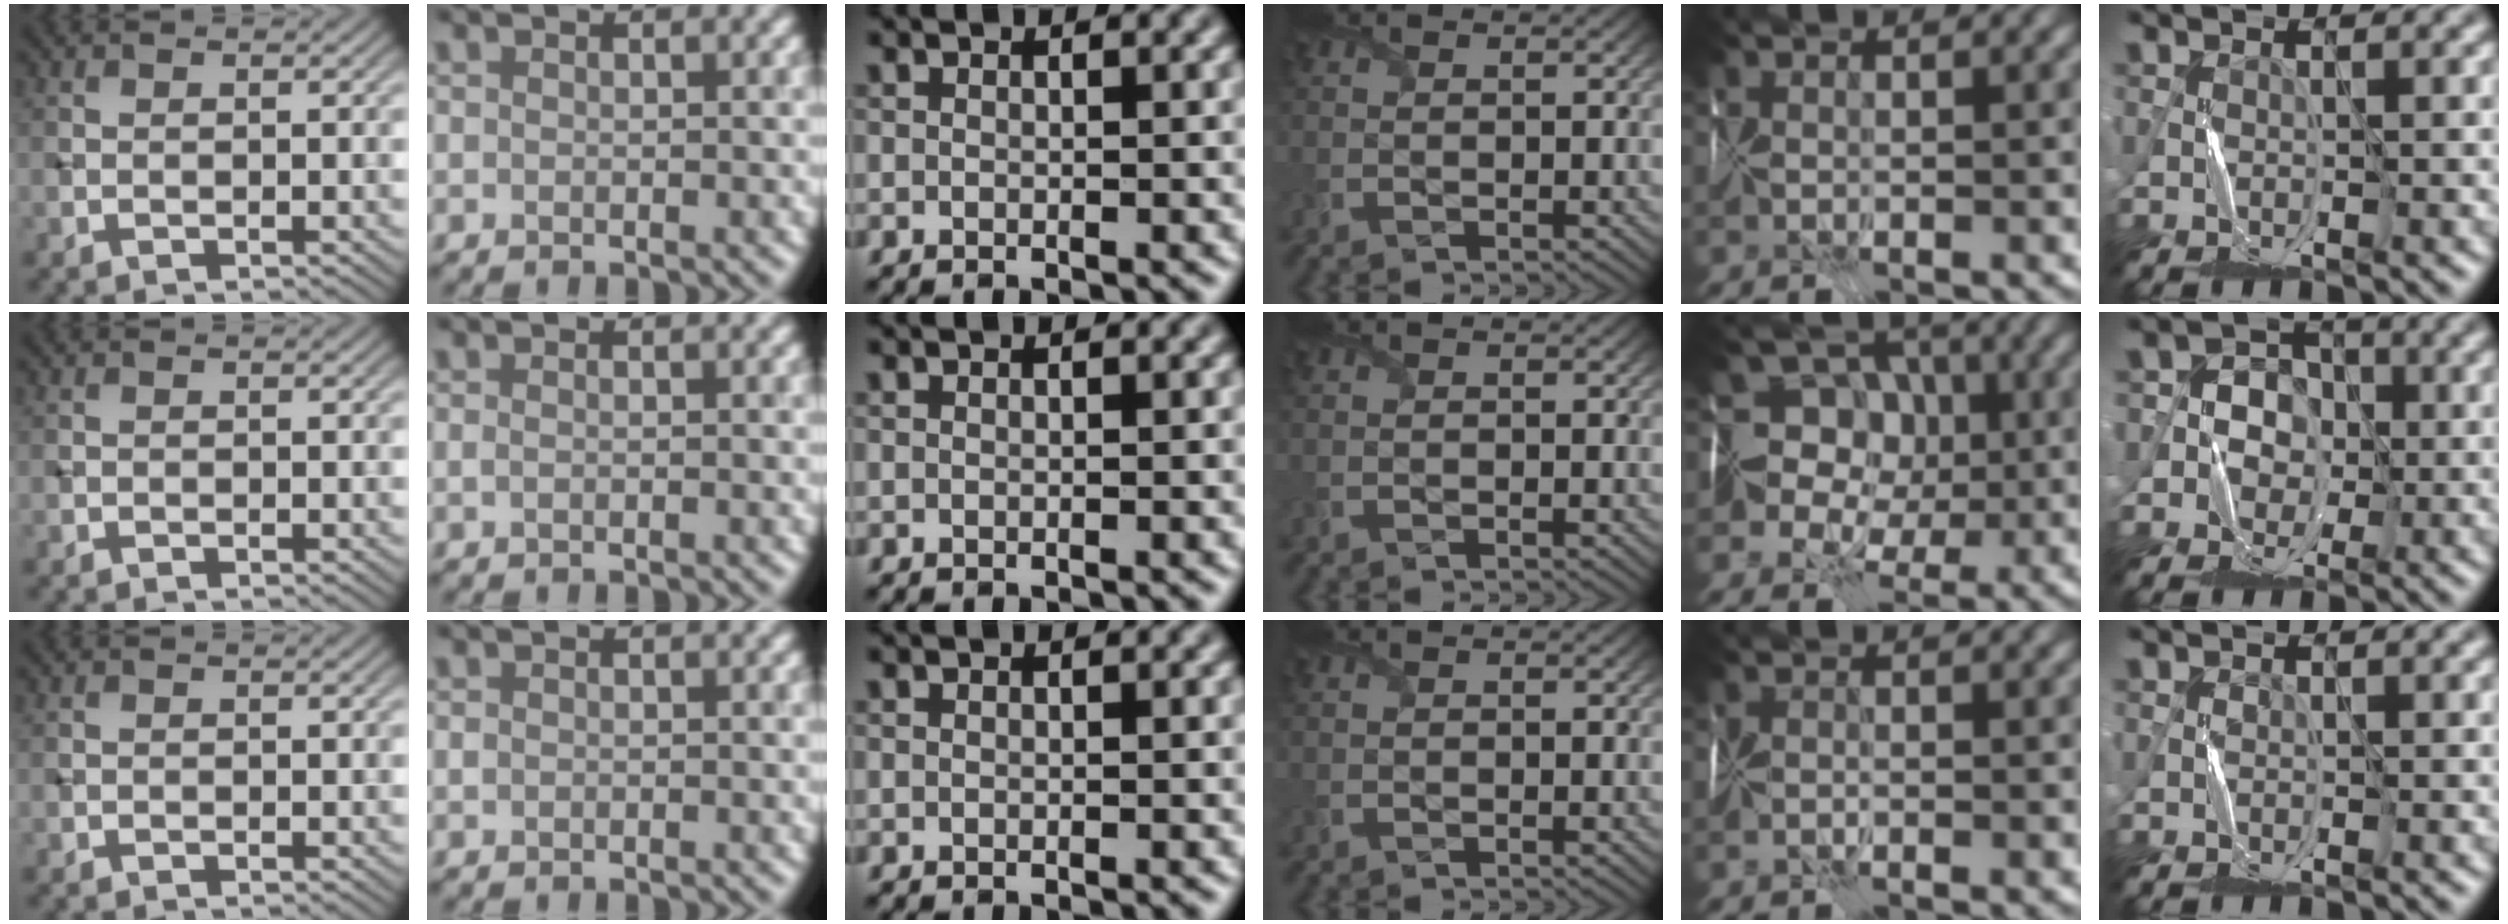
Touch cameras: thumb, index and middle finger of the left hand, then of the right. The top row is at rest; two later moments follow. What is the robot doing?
{"motion": "fold", "object": "map"}